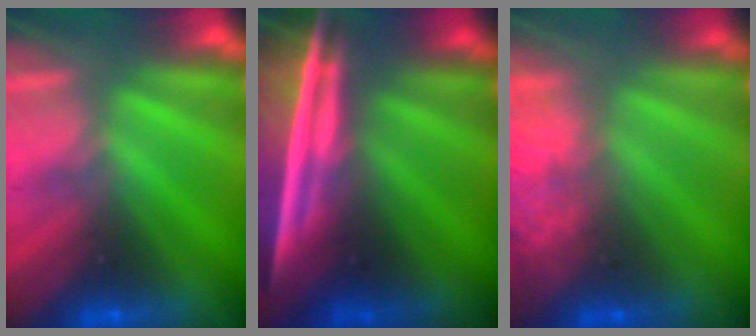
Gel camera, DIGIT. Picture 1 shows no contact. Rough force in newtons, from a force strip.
{"total": 9.1}
{"total": 7.3}